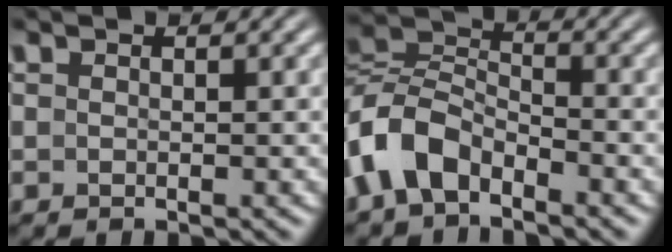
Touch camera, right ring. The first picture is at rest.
{"total": 5.8, "force": [-2.2, 4.2, 3.2], "torque": [-0.088, -0.018, -0.037]}